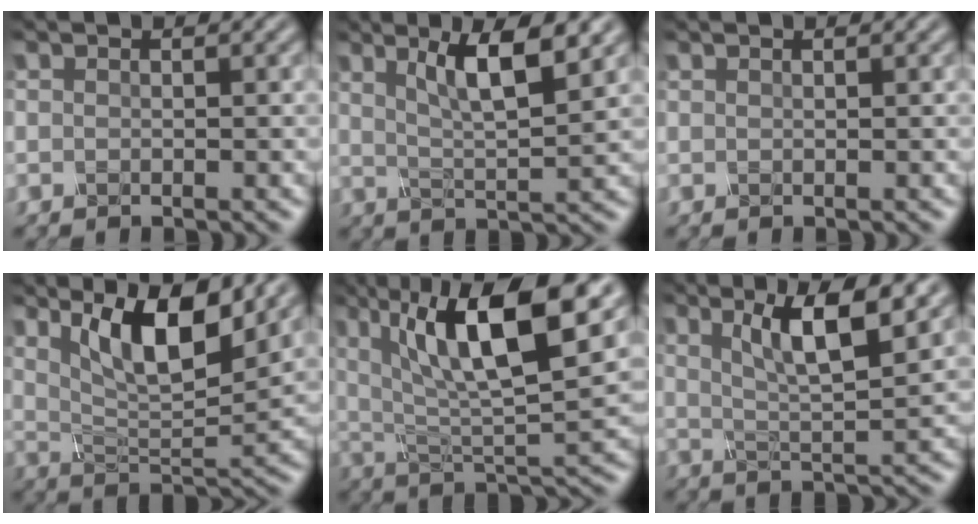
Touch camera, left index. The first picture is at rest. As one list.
[{"total": 5.5, "force": [2.6, 1.2, 4.7], "torque": [-0.077, -0.004, 0.040]}, {"total": 0.0}, {"total": 8.8, "force": [4.7, 2.5, 7.0], "torque": [-0.119, -0.006, 0.083]}, {"total": 12.0, "force": [5.1, 3.6, 10.2], "torque": [-0.180, 0.003, 0.084]}, {"total": 6.3, "force": [2.9, 1.4, 5.4], "torque": [-0.087, -0.005, 0.047]}]